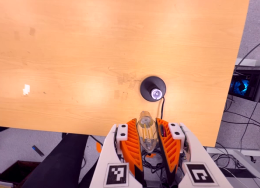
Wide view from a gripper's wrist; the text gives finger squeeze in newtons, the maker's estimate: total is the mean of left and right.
{"total": 12.5, "left": 12.8, "right": 12.2}